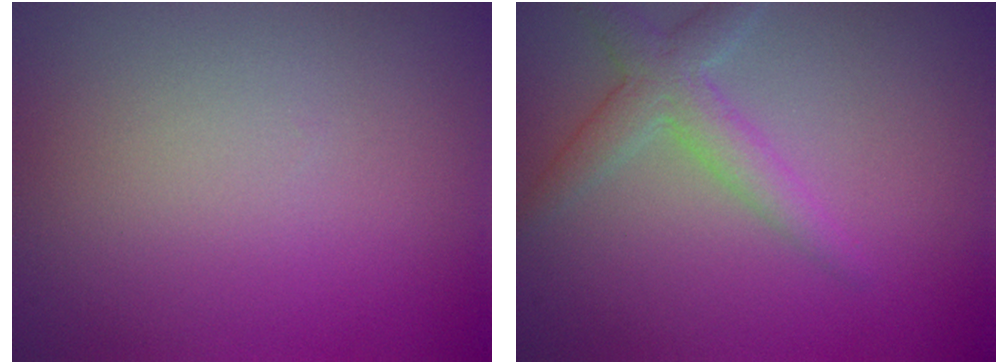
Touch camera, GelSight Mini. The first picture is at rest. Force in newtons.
{"total": 2.8, "press": 2.8, "slide": 0.1}